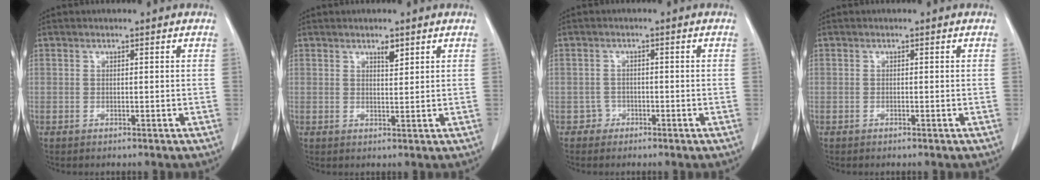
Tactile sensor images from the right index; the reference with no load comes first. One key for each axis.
{"total": 1.7, "fx": 1.2, "fy": 0.5, "fz": 1.1, "tx": -0.018, "ty": -0.003, "tz": 0.020}
{"total": 1.8, "fx": -1.0, "fy": 1.4, "fz": -0.4, "tx": 0.014, "ty": 0.009, "tz": -0.024}
{"total": 0.0}